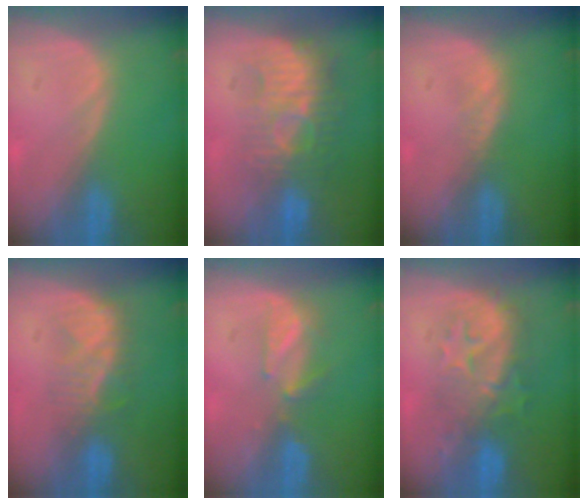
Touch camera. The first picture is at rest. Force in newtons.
{"total": 8.8, "press": 8.4, "slide": 2.7}
{"total": 0.8, "press": 0.7, "slide": 0.2}
{"total": 5.2, "press": 5.0, "slide": 1.3}
{"total": 3.0, "press": 2.9, "slide": 0.8}
{"total": 8.6, "press": 8.3, "slide": 2.3}